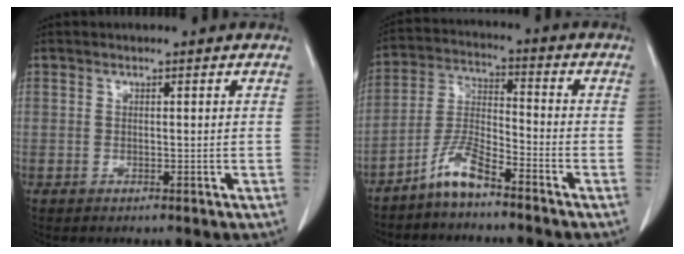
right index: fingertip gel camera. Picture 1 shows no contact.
{"total": 6.8, "force": [-5.2, 1.1, 4.2], "torque": [-0.099, -0.007, -0.109]}